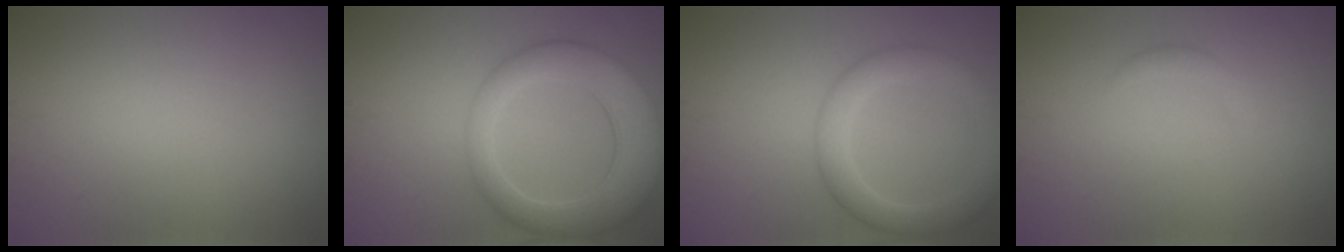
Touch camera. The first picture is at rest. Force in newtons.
{"total": 7.2, "press": 7.2, "slide": 0.3}
{"total": 4.5, "press": 4.5, "slide": 0.4}
{"total": 1.1, "press": 1.1, "slide": 0.1}